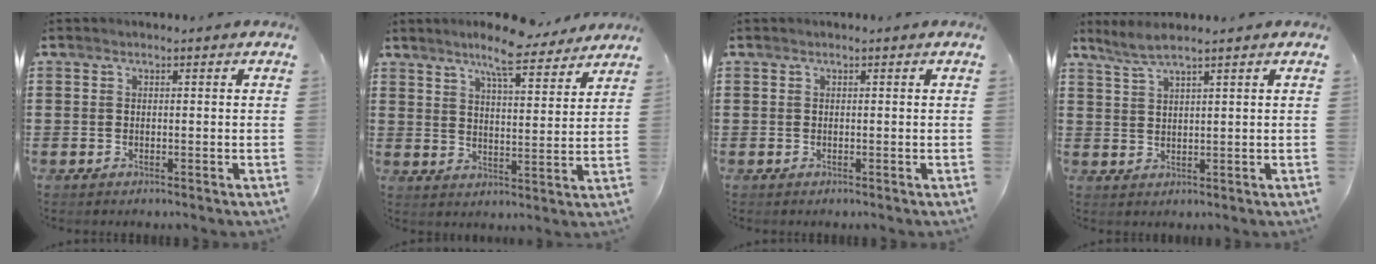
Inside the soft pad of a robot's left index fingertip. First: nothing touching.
{"total": 7.7, "force": [6.5, 0.4, 4.0], "torque": [-0.081, -0.033, 0.110]}
{"total": 0.0}
{"total": 2.9, "force": [2.3, -0.3, 1.7], "torque": [-0.039, 0.001, 0.042]}